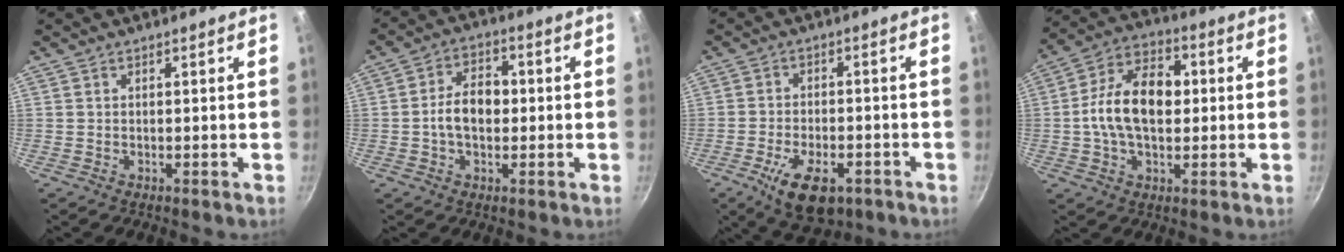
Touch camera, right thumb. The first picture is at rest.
{"total": 7.9, "force": [-0.4, 5.2, 6.0], "torque": [-0.094, 0.020, -0.015]}
{"total": 10.6, "force": [-5.4, 5.4, 7.4], "torque": [-0.115, 0.015, -0.079]}
{"total": 14.4, "force": [0.5, 8.8, 11.4], "torque": [-0.193, 0.026, 0.000]}